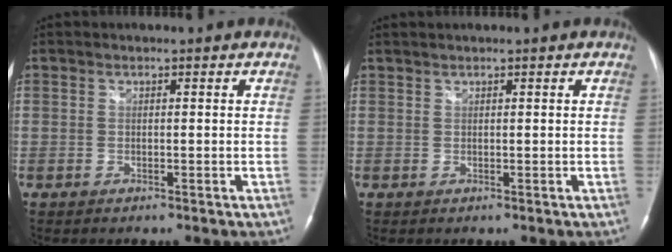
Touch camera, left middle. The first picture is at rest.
{"total": 0.8, "force": [0.7, -0.1, 0.3], "torque": [-0.008, 0.008, 0.020]}